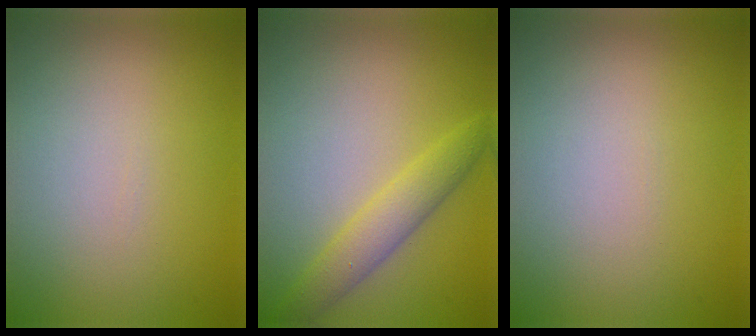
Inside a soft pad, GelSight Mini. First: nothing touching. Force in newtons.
{"total": 3.1, "press": 3.1, "slide": 0.2}
{"total": 0.0}